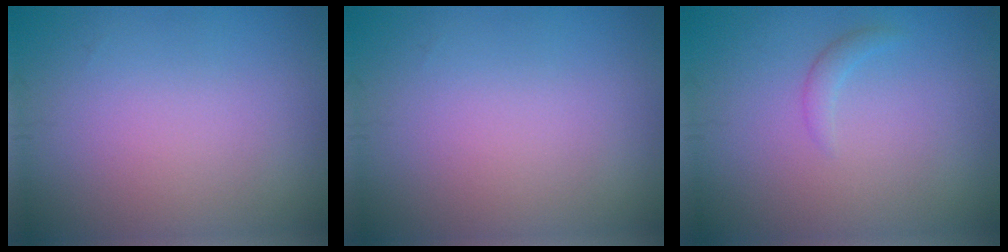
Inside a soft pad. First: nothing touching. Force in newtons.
{"total": 0.0}
{"total": 1.0, "press": 0.9, "slide": 0.2}